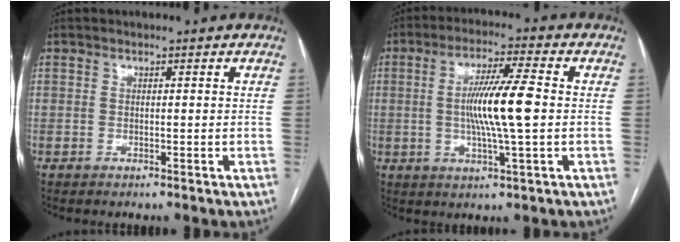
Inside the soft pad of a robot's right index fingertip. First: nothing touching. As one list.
[{"total": 10.0, "force": [0.0, 0.1, 10.0], "torque": [-0.188, -0.001, -0.004]}]